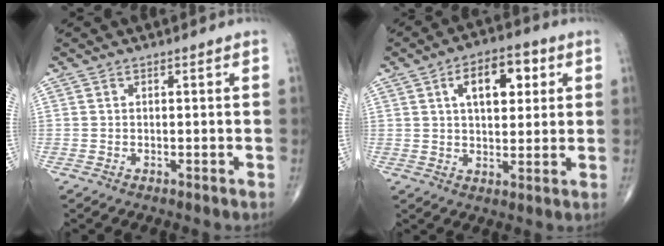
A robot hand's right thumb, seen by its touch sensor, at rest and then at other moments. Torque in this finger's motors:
{"motor_torque": [0.22, 0.78, 0.40, -0.10, 0.03]}